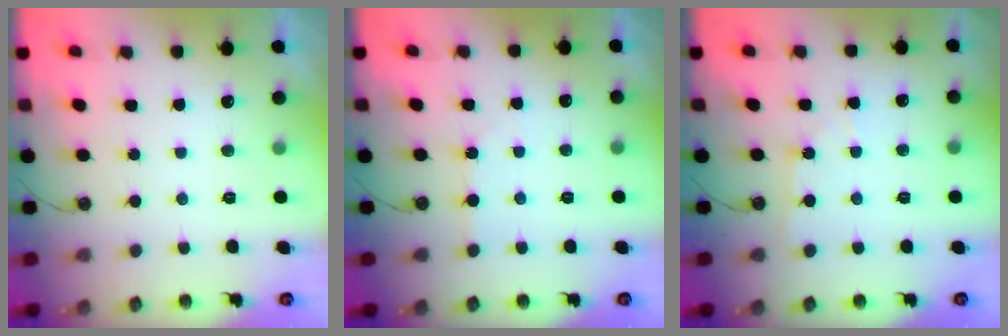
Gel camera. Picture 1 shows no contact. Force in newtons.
{"total": 1.5, "press": 1.5, "slide": 0.3}
{"total": 5.4, "press": 5.3, "slide": 0.8}